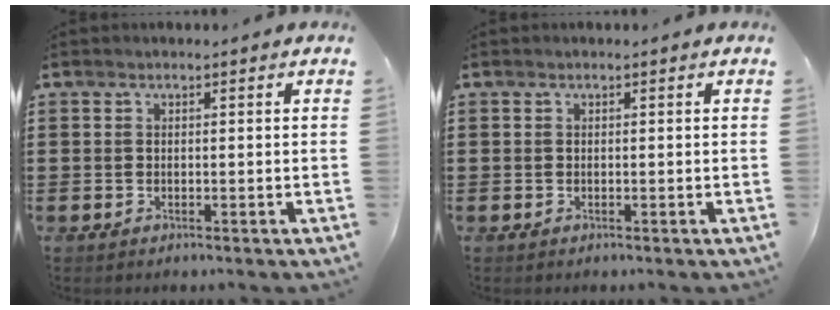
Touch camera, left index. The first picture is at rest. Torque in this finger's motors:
{"motor_torque": [0.00, 0.00, 0.00, 0.00]}